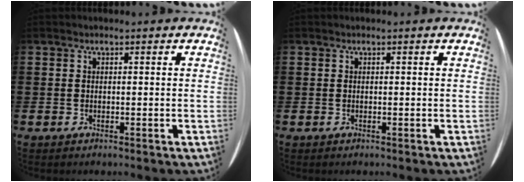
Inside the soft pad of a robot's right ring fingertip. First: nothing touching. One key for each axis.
{"total": 0.0}